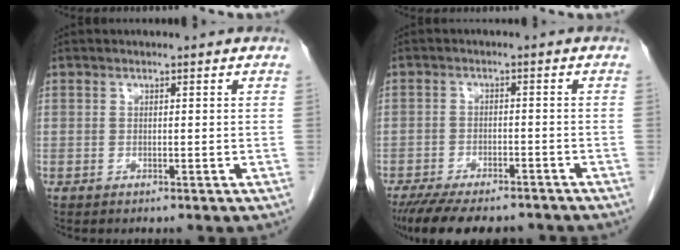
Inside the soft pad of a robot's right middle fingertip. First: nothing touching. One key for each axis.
{"total": 13.5, "fx": -11.1, "fy": 4.5, "fz": 6.3, "tx": -0.122, "ty": -0.012, "tz": -0.159}